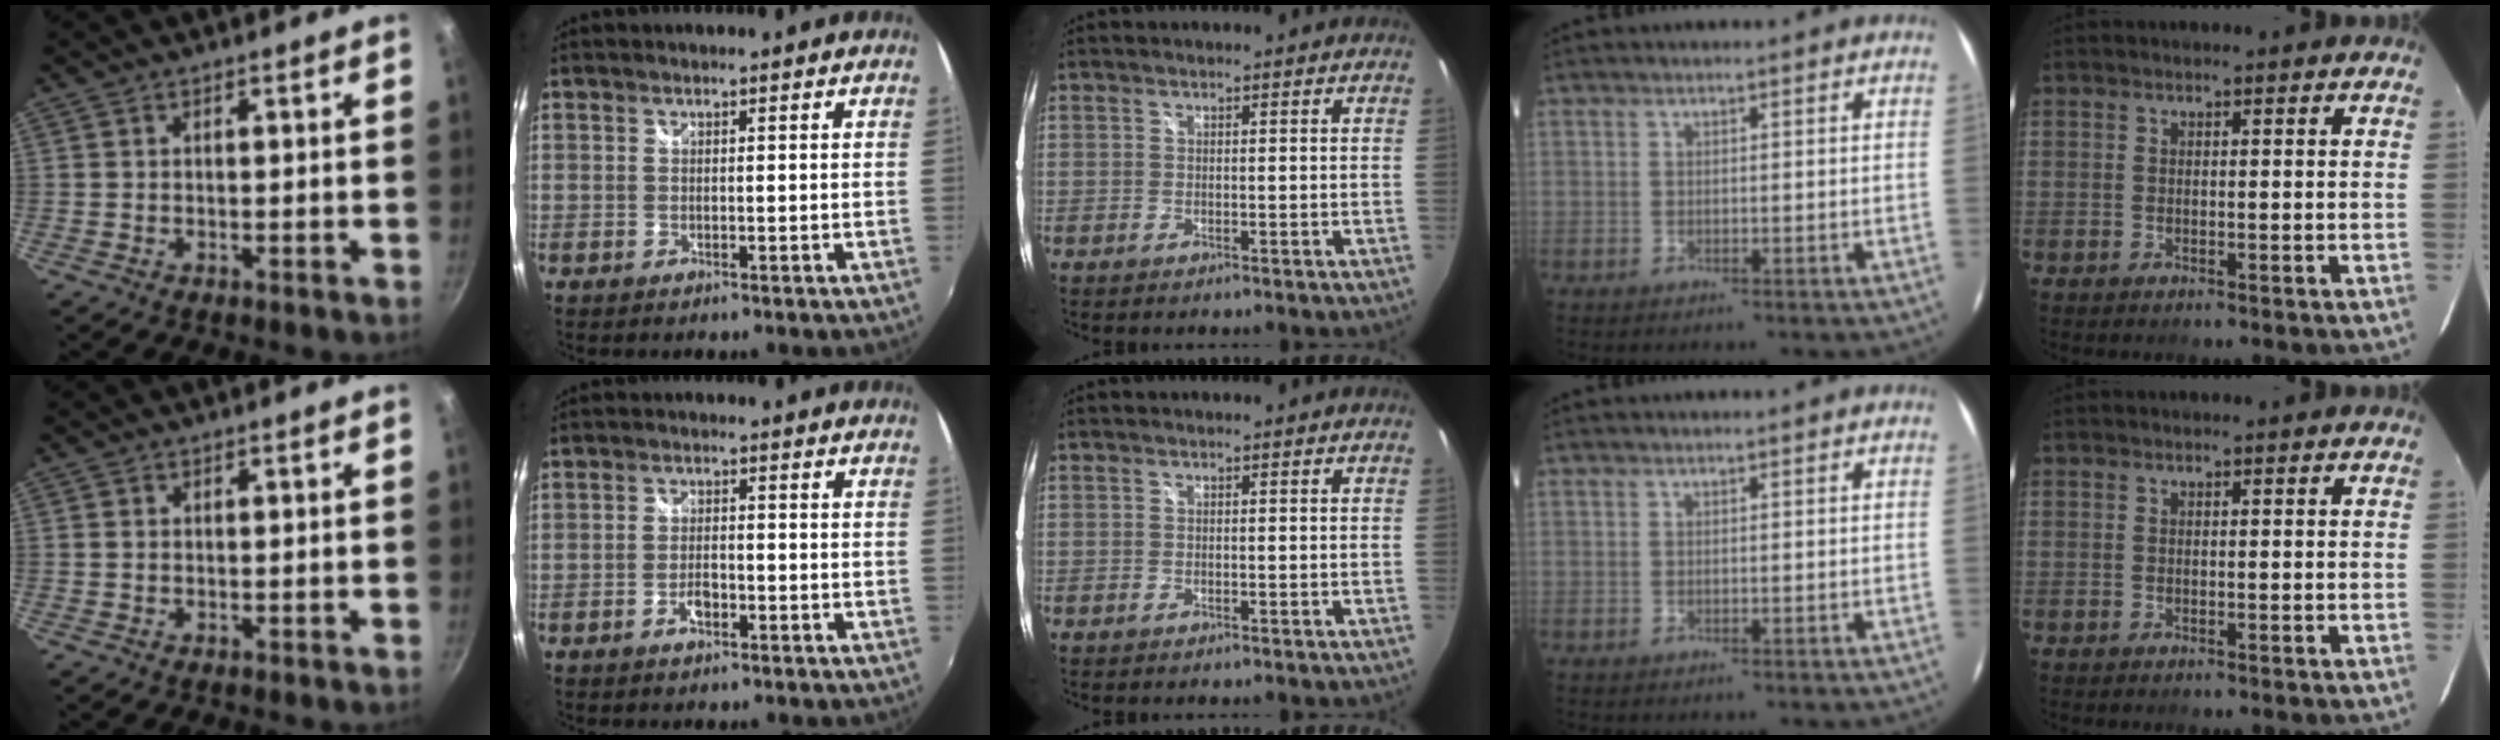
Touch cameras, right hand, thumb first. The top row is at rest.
{"thumb": {"total": 0.5, "force": [0.1, 0.4, 0.2], "torque": [-0.002, 0.002, 0.002]}, "index": {"total": 3.2, "force": [-1.8, 1.5, 2.3], "torque": [-0.050, 0.001, -0.033]}}